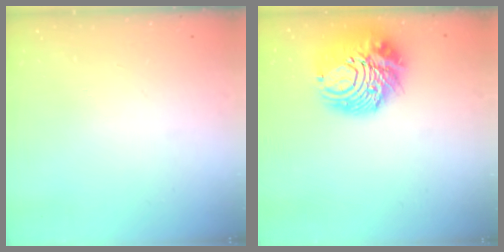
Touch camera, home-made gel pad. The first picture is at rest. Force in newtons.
{"total": 15.1, "press": 15.0, "slide": 1.5}